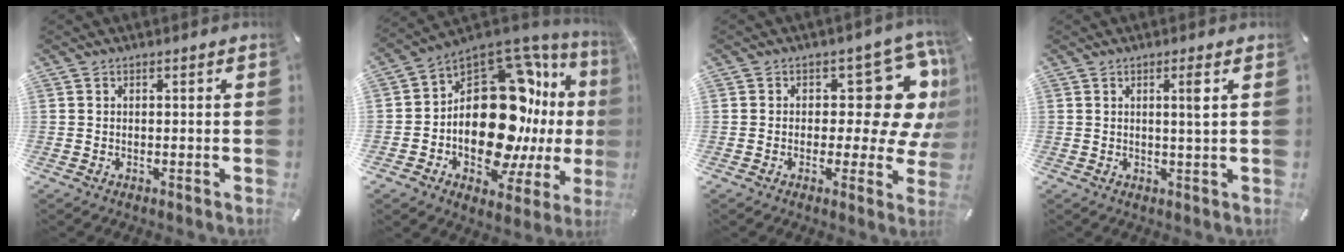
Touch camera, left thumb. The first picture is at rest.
{"total": 23.1, "force": [-0.7, 13.9, 18.4], "torque": [-0.307, -0.043, -0.005]}
{"total": 15.1, "force": [5.5, 8.1, 11.5], "torque": [-0.133, -0.049, 0.090]}
{"total": 3.4, "force": [0.9, -0.1, 3.3], "torque": [-0.066, -0.002, 0.012]}